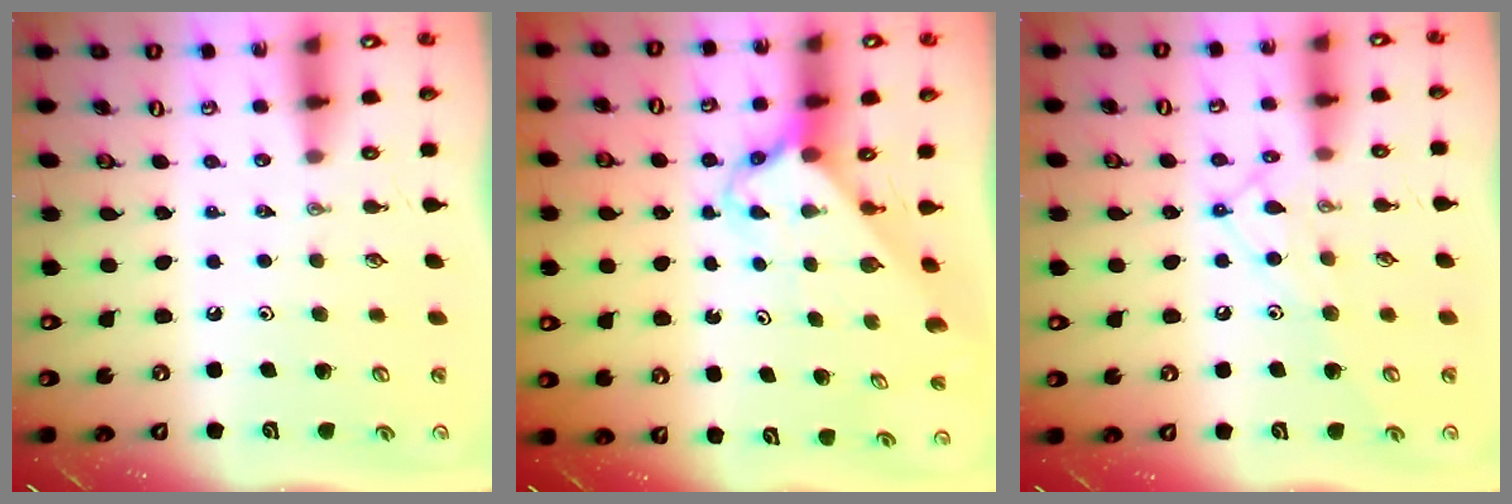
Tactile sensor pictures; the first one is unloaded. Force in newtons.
{"total": 2.6, "press": 2.6, "slide": 0.2}
{"total": 11.7, "press": 11.6, "slide": 0.7}